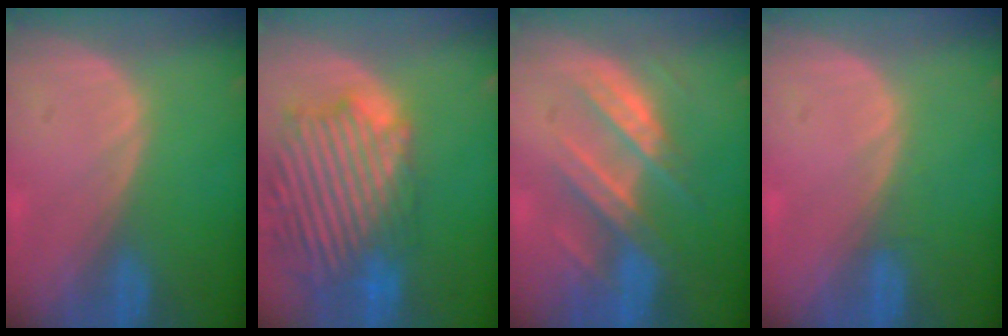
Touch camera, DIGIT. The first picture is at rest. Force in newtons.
{"total": 14.4, "press": 12.4, "slide": 7.4}
{"total": 8.4, "press": 7.7, "slide": 3.5}
{"total": 0.6, "press": 0.6, "slide": 0.2}